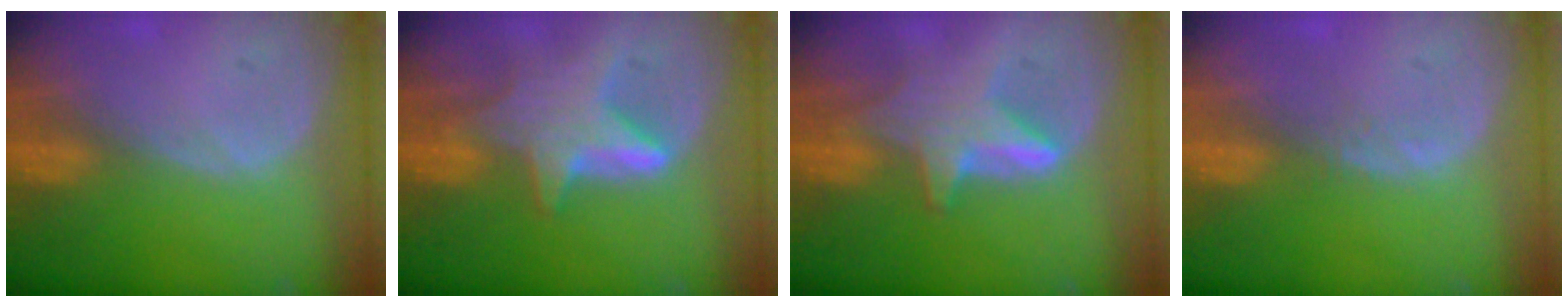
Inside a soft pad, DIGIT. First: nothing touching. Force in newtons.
{"total": 6.8, "press": 6.8, "slide": 0.1}
{"total": 6.2, "press": 6.2, "slide": 0.6}
{"total": 0.7, "press": 0.7, "slide": 0.1}